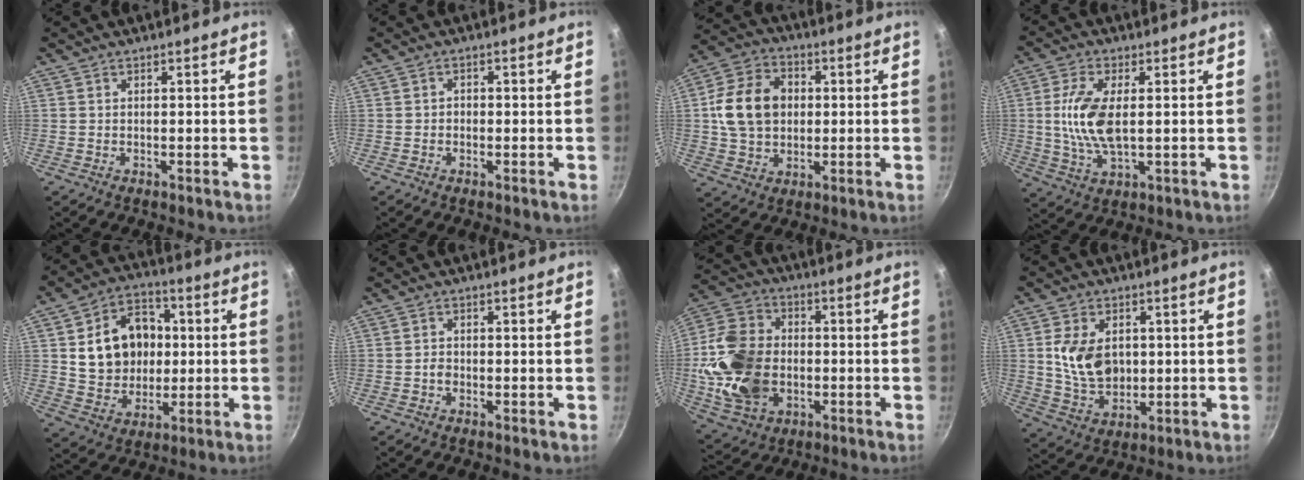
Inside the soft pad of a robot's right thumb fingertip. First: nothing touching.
{"total": 1.2, "force": [-0.4, 1.0, 0.5], "torque": [-0.005, 0.004, -0.009]}
{"total": 14.0, "force": [1.5, 10.9, 8.6], "torque": [-0.132, 0.012, 0.018]}
{"total": 10.4, "force": [0.8, 4.8, 9.2], "torque": [-0.188, -0.002, 0.015]}
{"total": 16.1, "force": [1.9, 12.9, 9.5], "torque": [-0.122, 0.016, 0.036]}
{"total": 1.4, "force": [-0.5, 1.0, 0.8], "torque": [-0.015, 0.005, -0.012]}
{"total": 19.0, "force": [-2.1, 14.0, 12.6], "torque": [-0.229, 0.021, -0.035]}
{"total": 11.2, "force": [1.3, 7.9, 7.8], "torque": [-0.123, -0.015, 0.030]}